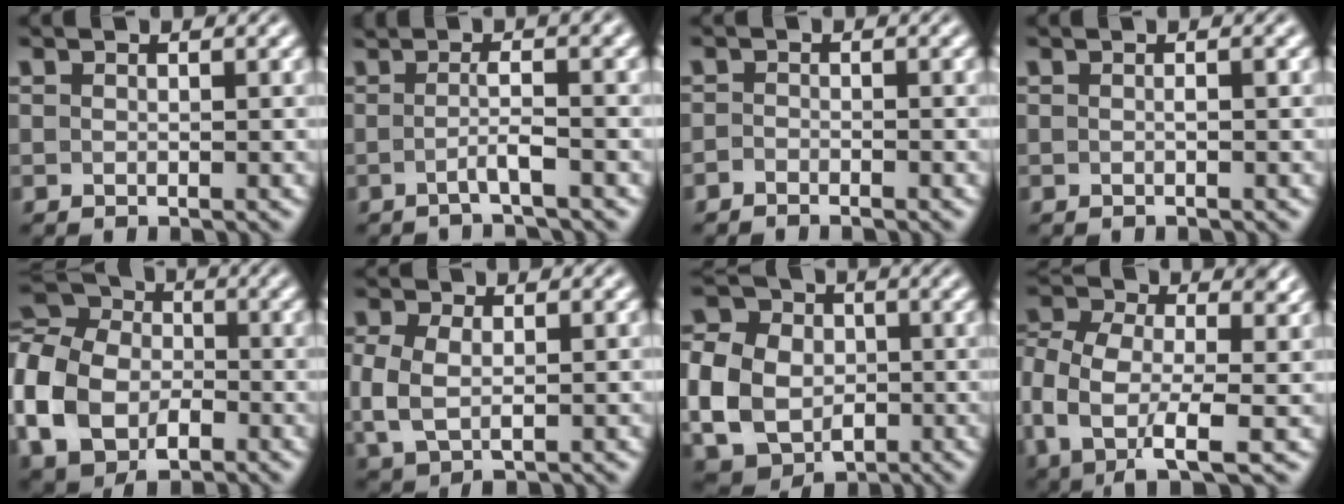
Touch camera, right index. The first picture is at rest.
{"total": 2.7, "force": [-1.2, -1.1, 2.1], "torque": [-0.027, 0.006, -0.022]}
{"total": 1.4, "force": [-1.3, -0.3, -0.2], "torque": [0.005, -0.010, -0.021]}
{"total": 0.7, "force": [-0.3, -0.2, 0.6], "torque": [-0.007, 0.004, -0.004]}
{"total": 11.8, "force": [0.3, 9.5, 7.0], "torque": [-0.139, -0.017, 0.002]}
{"total": 3.9, "force": [-0.2, 2.6, 2.9], "torque": [-0.079, -0.015, 0.011]}
{"total": 11.7, "force": [-0.8, 10.1, 5.9], "torque": [-0.136, -0.046, -0.003]}
{"total": 8.0, "force": [-0.9, 5.1, 6.1], "torque": [-0.154, -0.044, 0.000]}